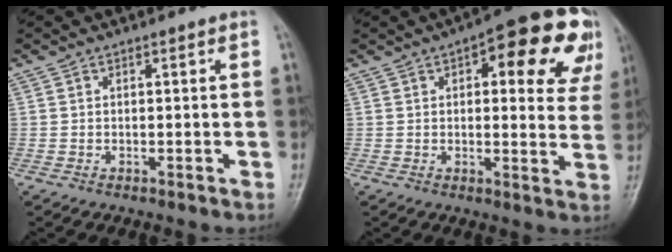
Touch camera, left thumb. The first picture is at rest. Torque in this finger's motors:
{"motor_torque": [0.54, 0.59, 0.52, -0.13, 0.13]}